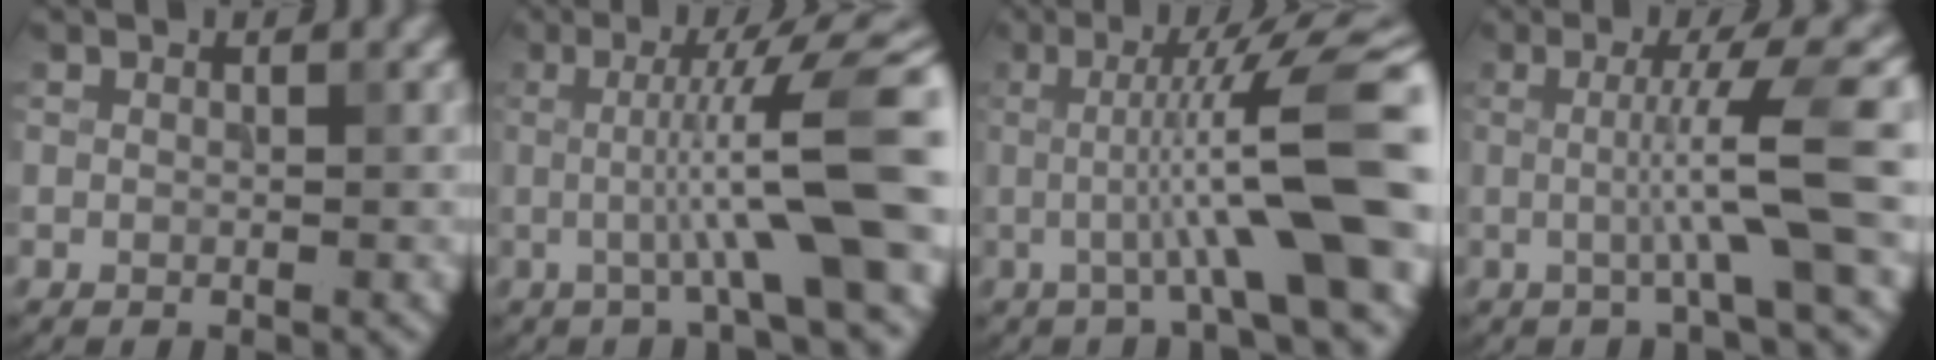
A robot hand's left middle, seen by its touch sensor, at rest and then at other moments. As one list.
[{"total": 10.0, "force": [-0.3, 1.7, 9.9], "torque": [-0.126, 0.006, -0.009]}, {"total": 11.2, "force": [-0.5, 1.9, 11.0], "torque": [-0.142, 0.012, -0.013]}, {"total": 6.8, "force": [-0.4, 0.7, 6.8], "torque": [-0.108, 0.008, -0.011]}]